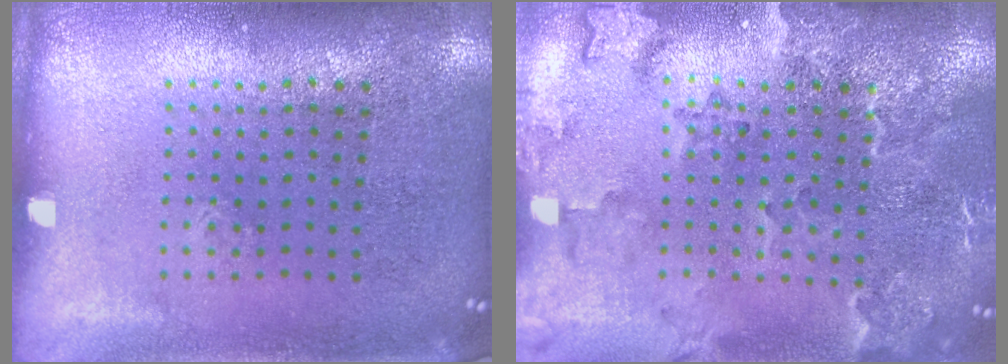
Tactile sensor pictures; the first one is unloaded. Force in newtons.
{"total": 2.5, "press": 2.2, "slide": 1.1}